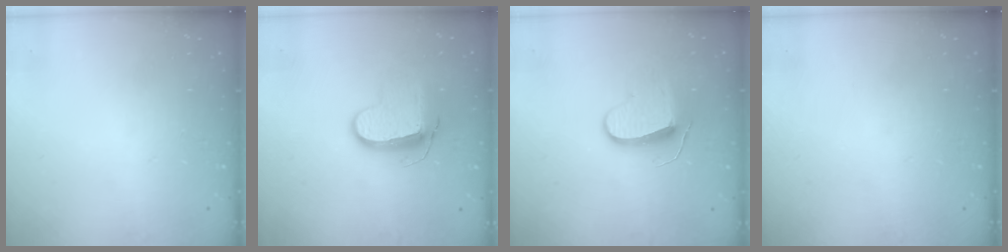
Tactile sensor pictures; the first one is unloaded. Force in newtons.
{"total": 10.4, "press": 10.4, "slide": 0.5}
{"total": 9.1, "press": 9.0, "slide": 0.6}
{"total": 0.0}